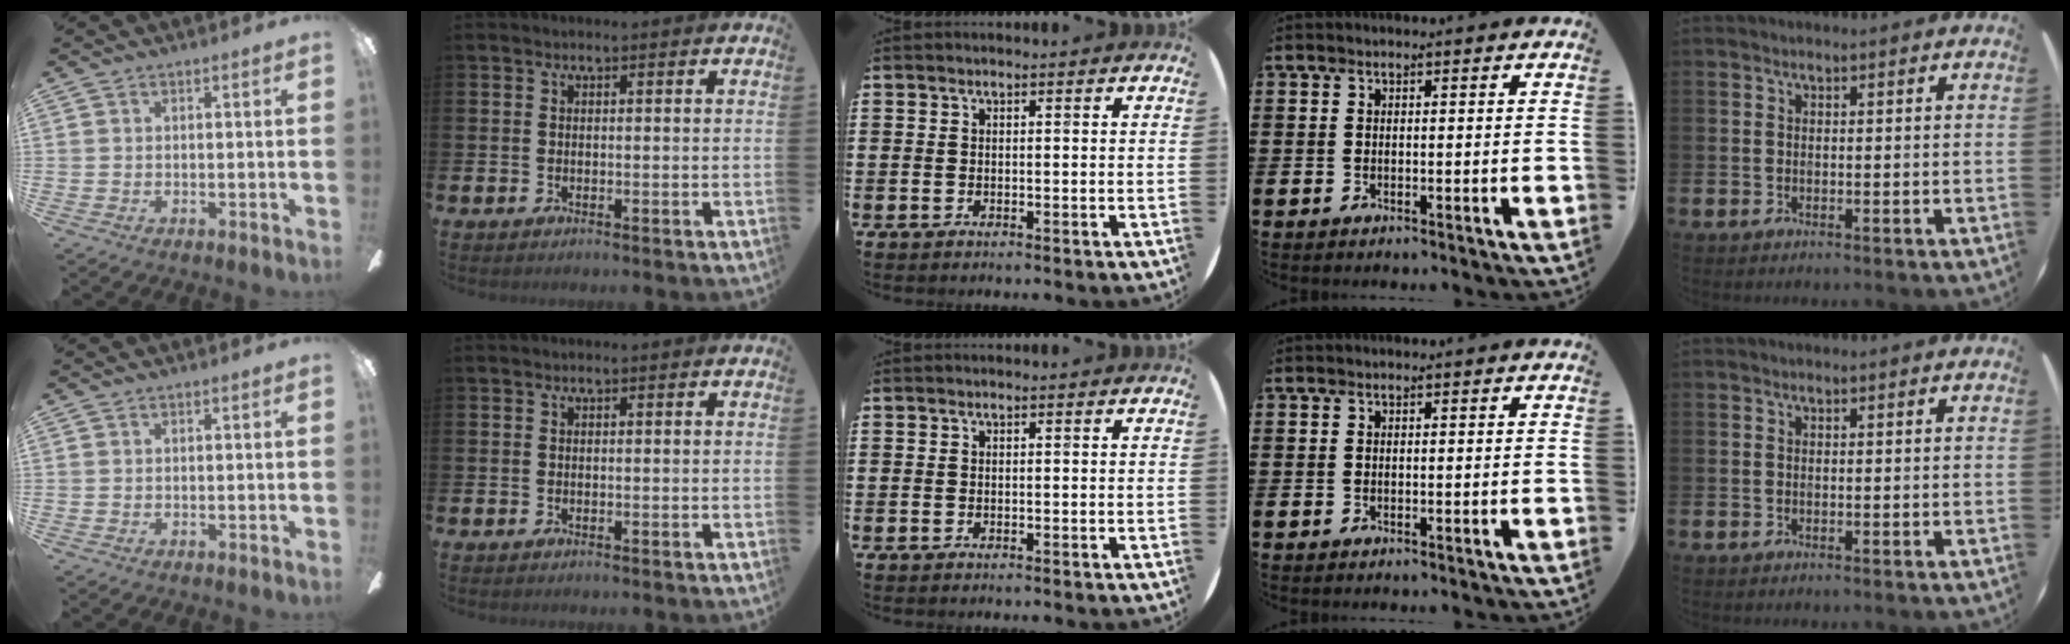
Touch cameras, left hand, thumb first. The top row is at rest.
{}